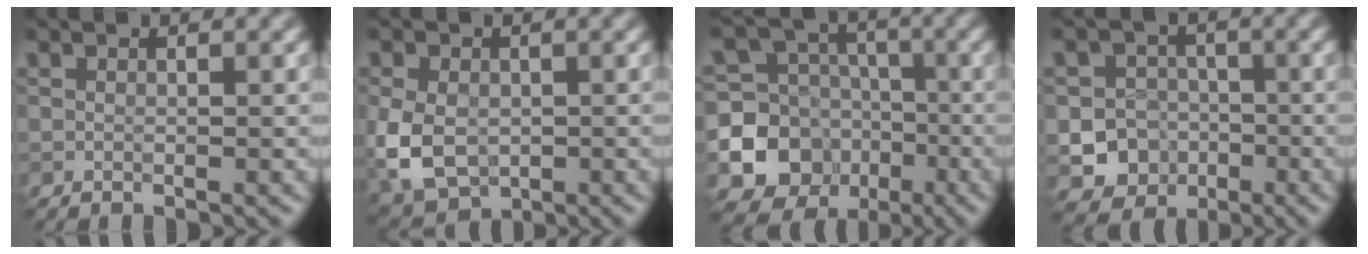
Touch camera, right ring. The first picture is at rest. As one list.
[{"total": 7.4, "force": [-1.3, 5.5, 4.7], "torque": [-0.122, -0.021, -0.022]}, {"total": 9.5, "force": [-3.0, 8.3, 3.6], "torque": [-0.085, -0.009, -0.063]}, {"total": 9.4, "force": [-3.3, 8.6, 2.1], "torque": [-0.010, -0.023, -0.076]}]